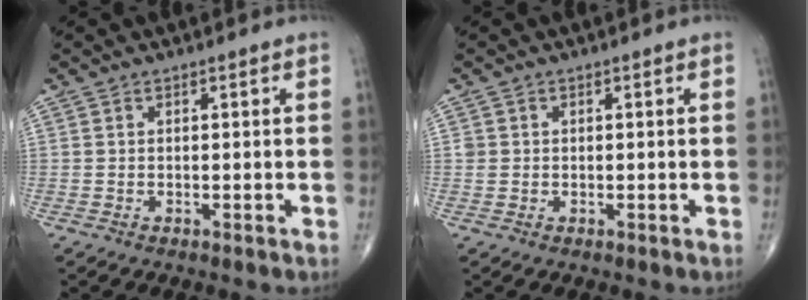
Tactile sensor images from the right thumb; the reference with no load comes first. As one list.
[{"total": 1.2, "force": [0.2, 1.2, 0.3], "torque": [0.003, 0.002, 0.003]}]